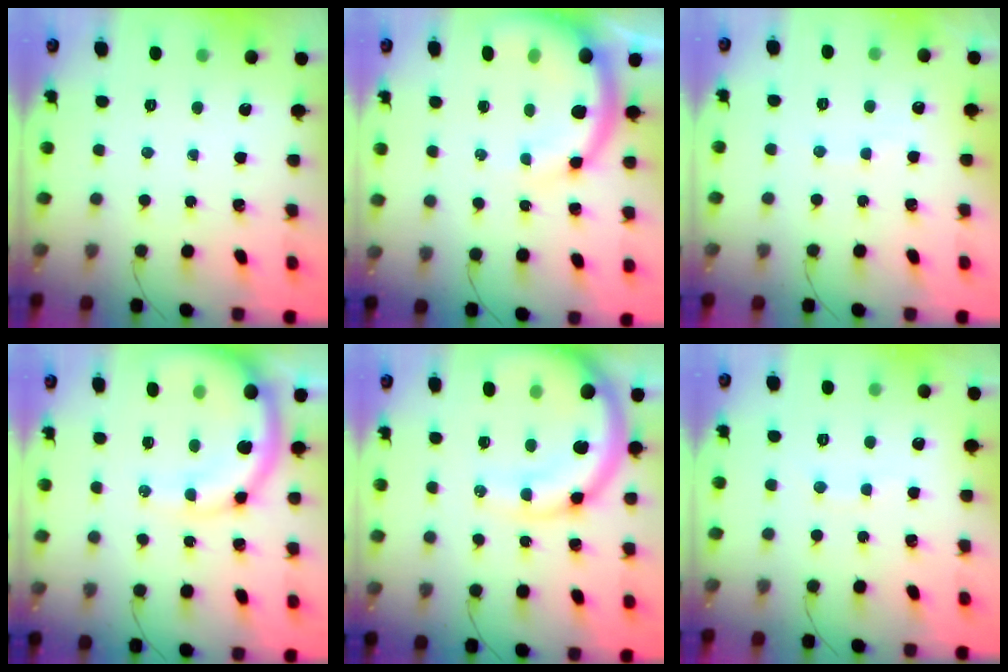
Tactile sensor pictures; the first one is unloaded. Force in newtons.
{"total": 13.0, "press": 12.7, "slide": 2.8}
{"total": 5.5, "press": 5.4, "slide": 0.8}
{"total": 15.0, "press": 14.7, "slide": 3.2}
{"total": 15.9, "press": 15.4, "slide": 3.7}
{"total": 5.7, "press": 5.7, "slide": 0.9}